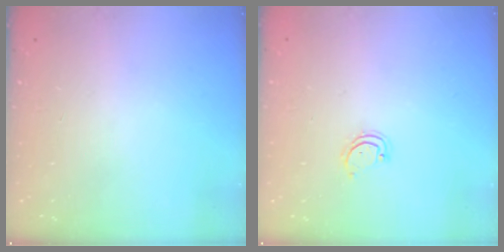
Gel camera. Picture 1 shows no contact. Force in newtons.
{"total": 2.8, "press": 2.8, "slide": 0.3}